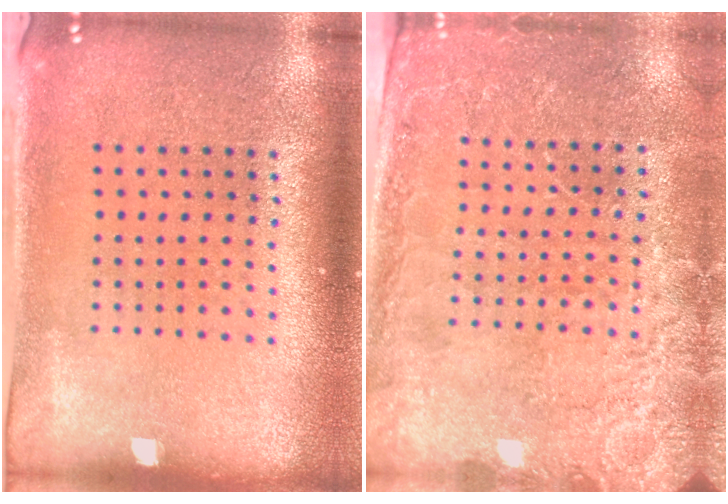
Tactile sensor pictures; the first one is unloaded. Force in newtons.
{"total": 2.7, "press": 2.6, "slide": 0.3}